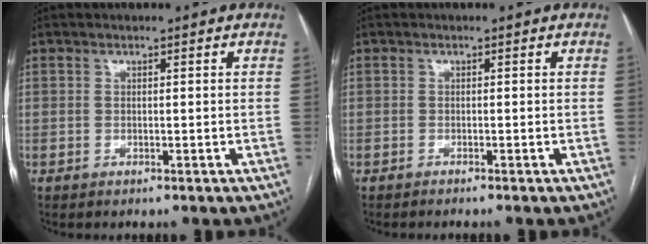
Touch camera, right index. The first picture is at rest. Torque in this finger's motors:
{"motor_torque": [-0.14, -0.13, 0.03, 0.01]}